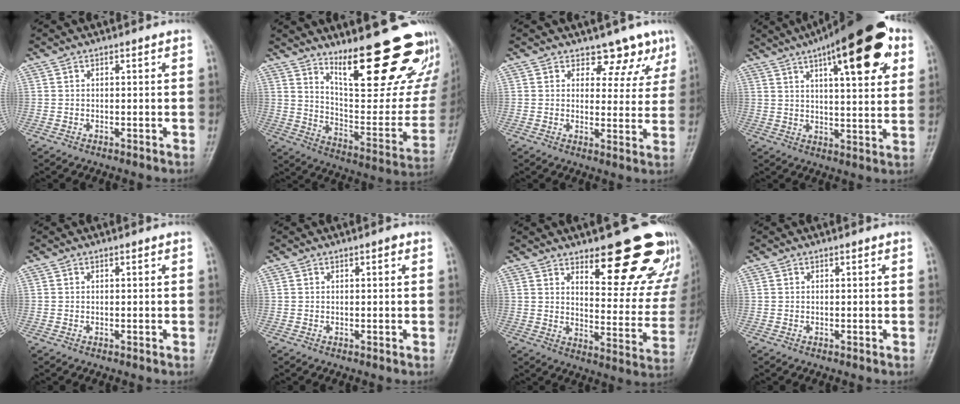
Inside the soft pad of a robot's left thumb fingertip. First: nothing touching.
{"total": 26.6, "force": [18.1, 7.7, 17.9], "torque": [-0.200, -0.124, 0.264]}
{"total": 6.8, "force": [5.2, 4.0, 1.6], "torque": [0.017, -0.035, 0.053]}
{"total": 21.4, "force": [10.4, 6.6, 17.5], "torque": [-0.233, -0.012, 0.146]}
{"total": 0.0}
{"total": 0.7, "force": [0.3, 0.2, 0.6], "torque": [-0.009, 0.001, 0.001]}
{"total": 19.9, "force": [13.5, 6.6, 13.0], "torque": [-0.113, -0.091, 0.179]}
{"total": 0.0}